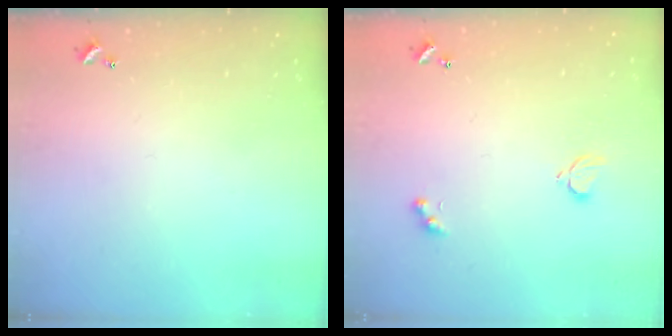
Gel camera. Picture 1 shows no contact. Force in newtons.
{"total": 2.1, "press": 2.0, "slide": 0.5}